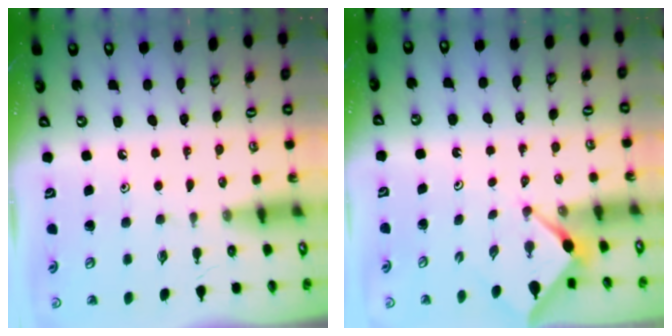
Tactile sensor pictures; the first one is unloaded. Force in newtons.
{"total": 3.1, "press": 3.0, "slide": 0.4}